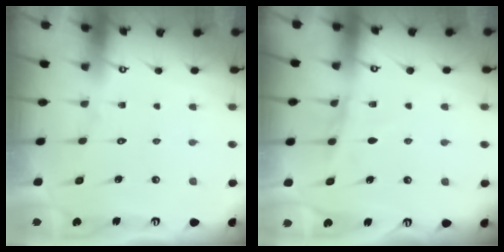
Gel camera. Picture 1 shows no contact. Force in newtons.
{"total": 7.0, "press": 7.0, "slide": 0.5}